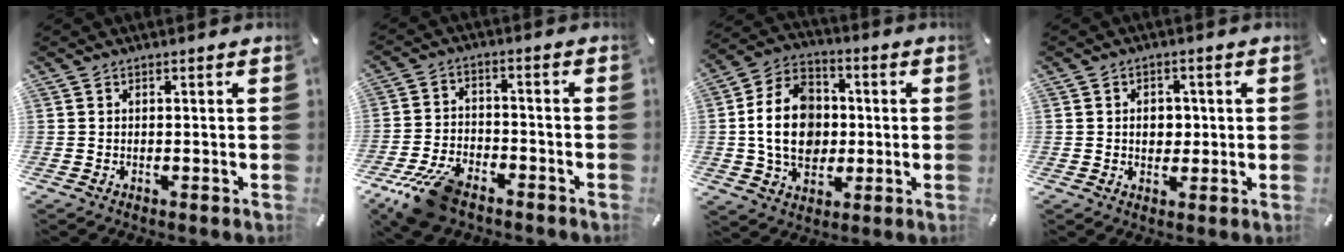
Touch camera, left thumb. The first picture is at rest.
{"total": 11.7, "force": [-8.0, 5.4, 6.6], "torque": [-0.134, 0.037, -0.150]}
{"total": 14.6, "force": [-0.5, 11.4, 9.1], "torque": [-0.195, 0.014, -0.012]}
{"total": 4.5, "force": [0.1, 3.5, 2.7], "torque": [-0.032, -0.003, -0.005]}